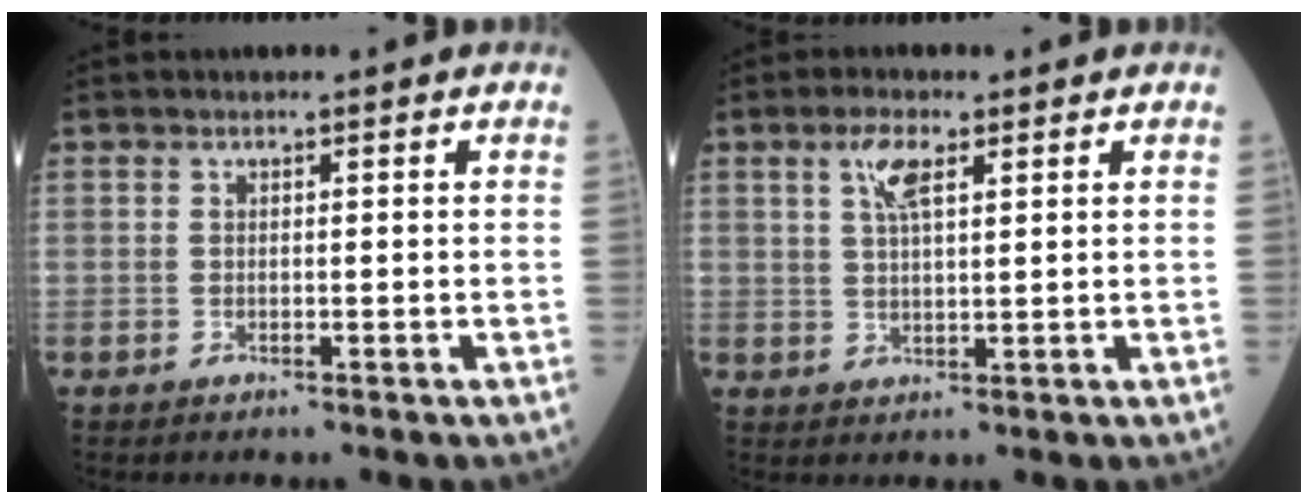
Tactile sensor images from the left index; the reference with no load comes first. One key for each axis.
{"total": 4.0, "fx": 1.9, "fy": 1.0, "fz": 3.3, "tx": -0.074, "ty": 0.005, "tz": 0.038}